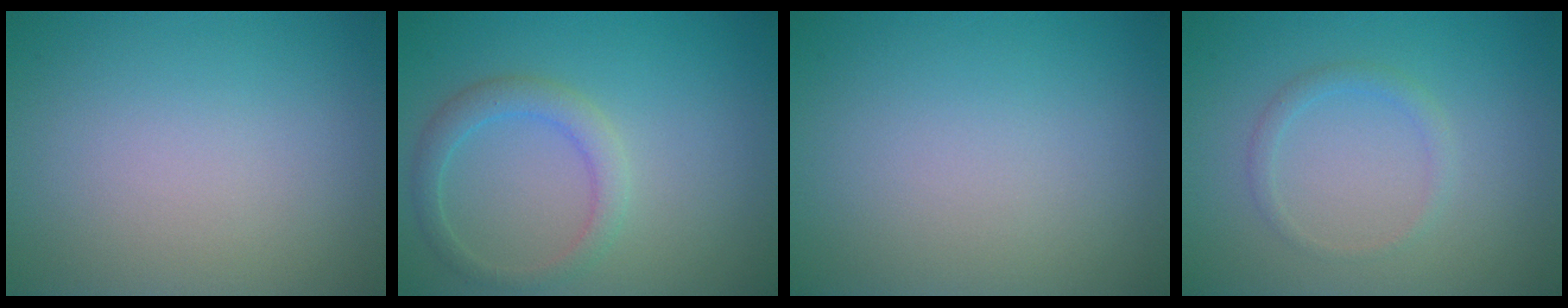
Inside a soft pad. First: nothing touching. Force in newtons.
{"total": 2.5, "press": 2.5, "slide": 0.0}
{"total": 0.0}
{"total": 1.2, "press": 1.2, "slide": 0.0}